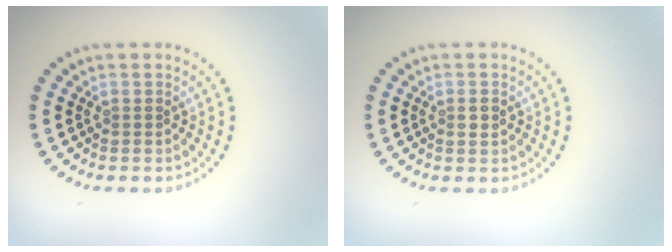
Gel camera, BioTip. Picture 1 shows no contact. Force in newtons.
{"total": 1.0, "press": 1.0, "slide": 0.2}